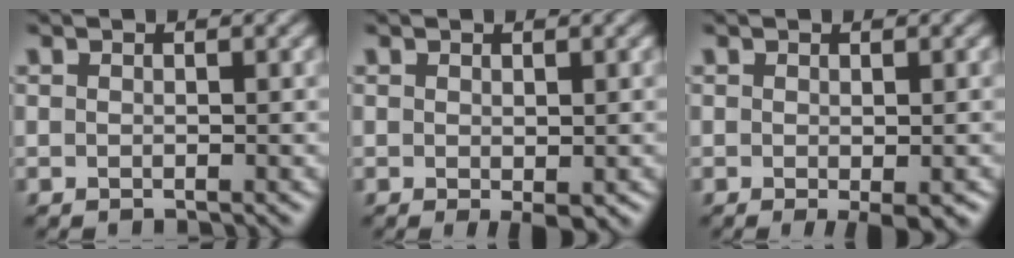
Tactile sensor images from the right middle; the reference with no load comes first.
{"total": 1.5, "force": [-0.4, 0.6, 1.3], "torque": [-0.019, -0.006, -0.003]}
{"total": 2.1, "force": [-0.8, 0.3, 1.9], "torque": [-0.029, -0.007, -0.010]}